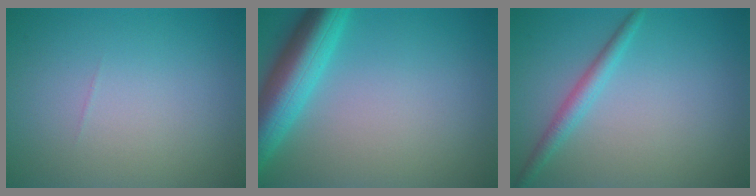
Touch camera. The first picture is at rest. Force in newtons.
{"total": 6.8, "press": 6.8, "slide": 0.4}
{"total": 2.0, "press": 2.0, "slide": 0.1}